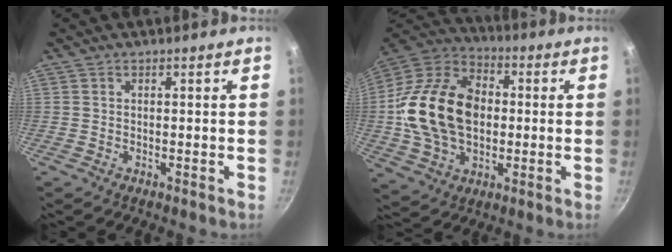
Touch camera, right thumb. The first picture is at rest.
{"total": 22.3, "force": [0.2, 15.6, 15.8], "torque": [-0.270, 0.029, -0.003]}